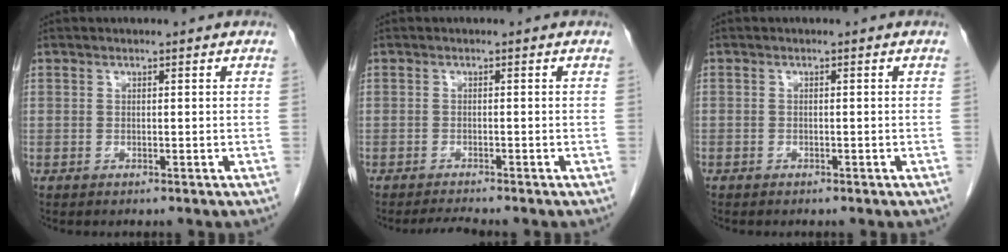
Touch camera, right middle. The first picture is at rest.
{"total": 1.9, "force": [-1.8, -0.4, 0.4], "torque": [-0.013, -0.010, -0.030]}
{"total": 0.5, "force": [-0.4, 0.4, 0.1], "torque": [-0.007, 0.002, -0.007]}